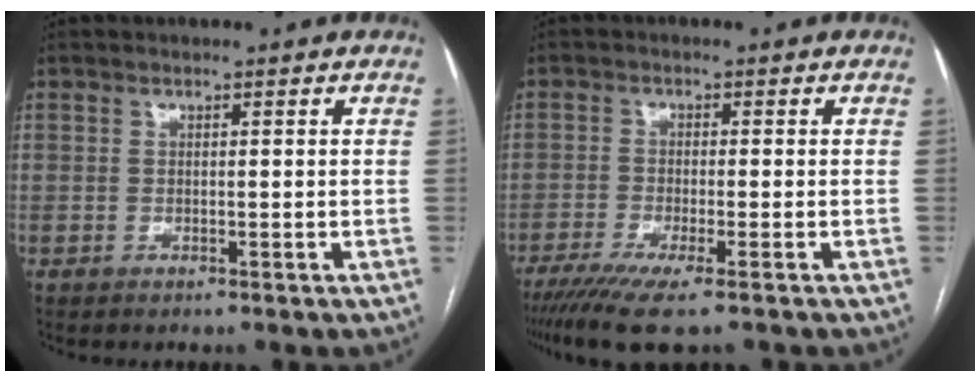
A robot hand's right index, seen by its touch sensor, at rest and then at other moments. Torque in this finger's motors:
{"motor_torque": [1.07, -1.07, 0.49, 0.13]}